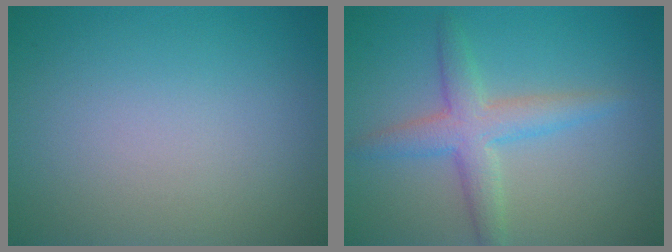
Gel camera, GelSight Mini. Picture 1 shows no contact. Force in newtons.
{"total": 3.8, "press": 3.8, "slide": 0.0}